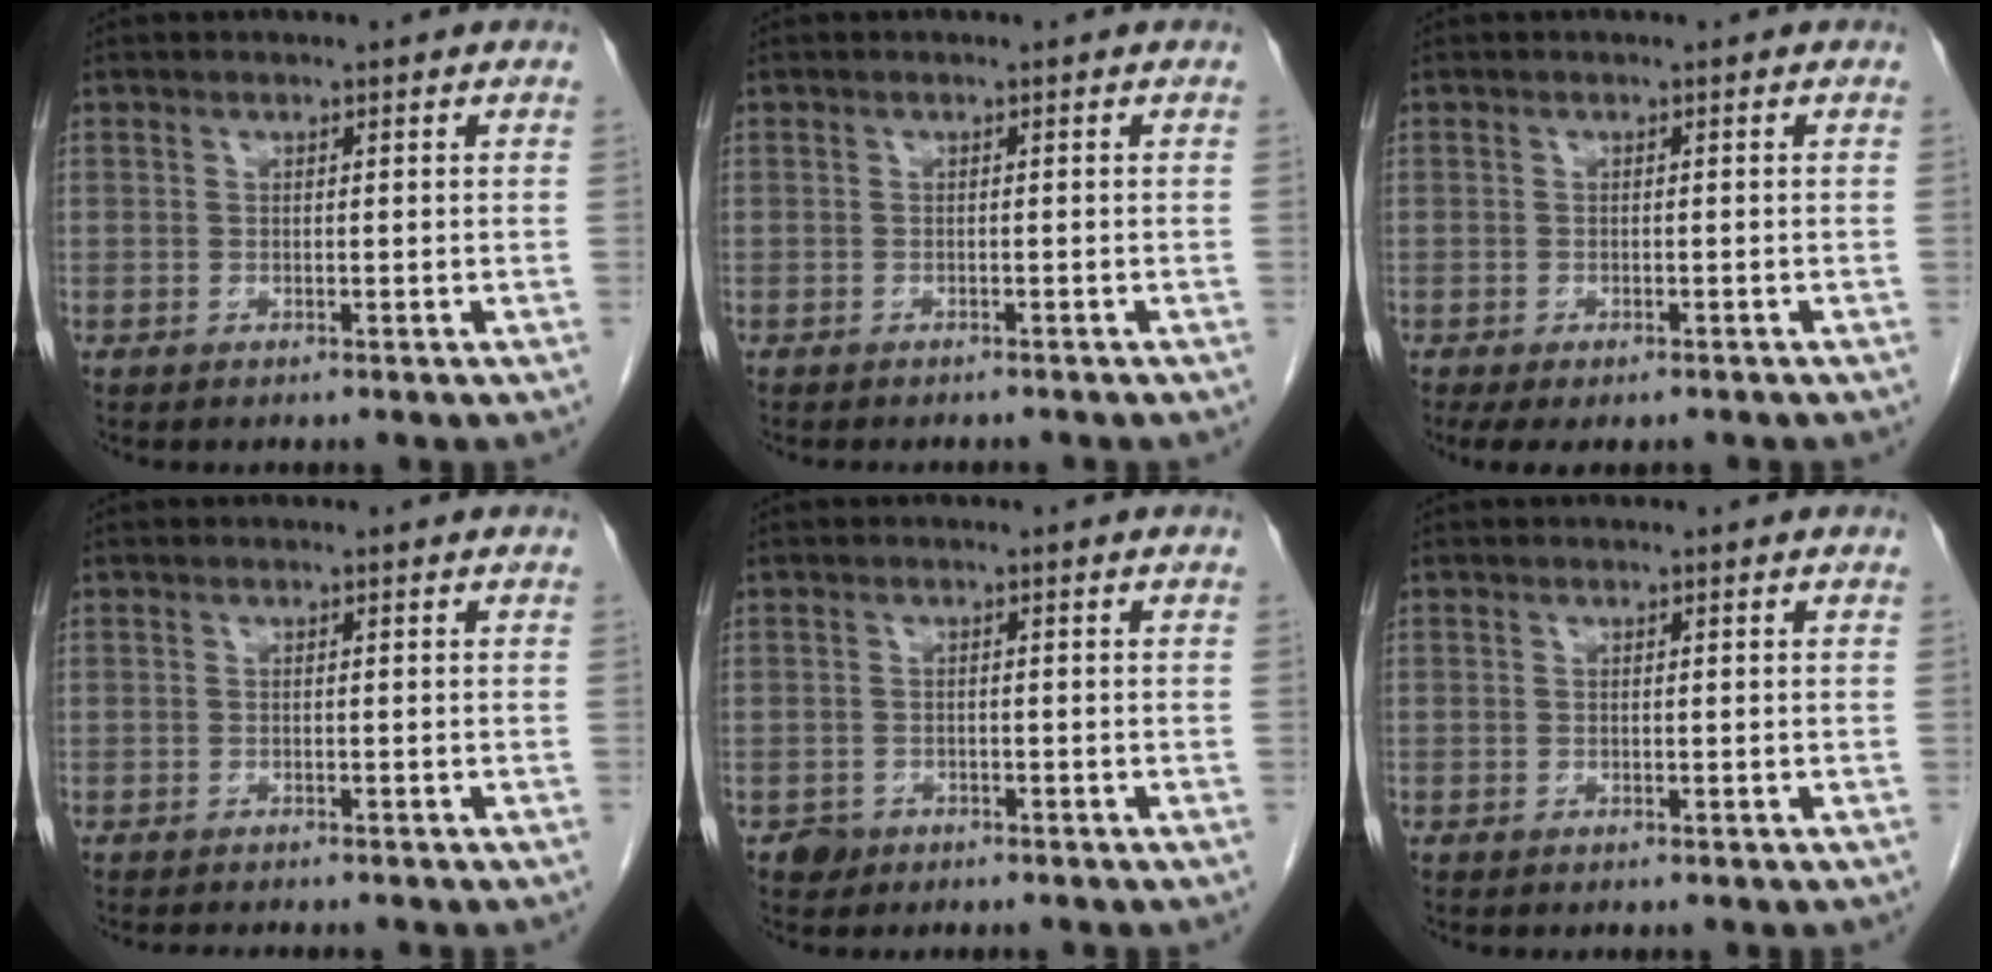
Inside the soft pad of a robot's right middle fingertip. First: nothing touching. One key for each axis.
{"total": 3.2, "fx": -2.9, "fy": 0.9, "fz": 1.1, "tx": -0.017, "ty": -0.005, "tz": -0.033}
{"total": 5.0, "fx": -3.8, "fy": 1.9, "fz": 2.6, "tx": -0.035, "ty": -0.010, "tz": -0.053}
{"total": 3.3, "fx": -3.0, "fy": 0.5, "fz": 1.2, "tx": -0.018, "ty": -0.008, "tz": -0.039}
{"total": 1.7, "fx": -1.2, "fy": 1.2, "fz": 0.1, "tx": -0.002, "ty": 0.006, "tz": -0.018}
{"total": 0.0}